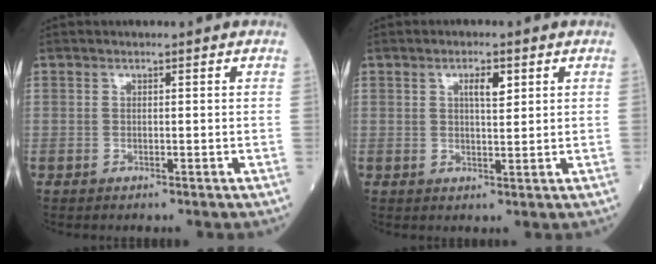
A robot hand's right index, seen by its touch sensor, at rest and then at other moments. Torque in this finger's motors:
{"motor_torque": [0.01, 0.01, 0.03, 0.04]}